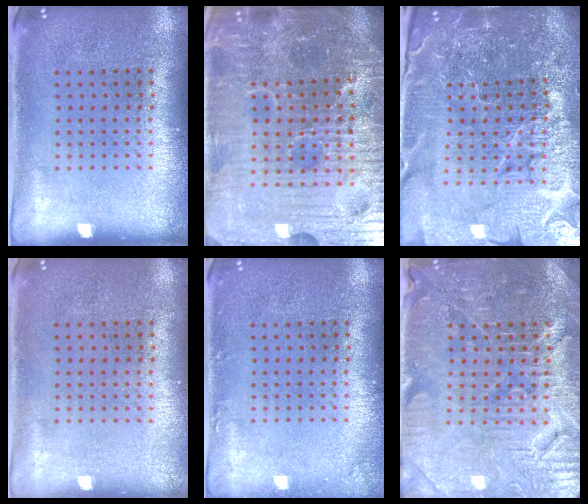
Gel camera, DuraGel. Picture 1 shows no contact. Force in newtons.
{"total": 6.6, "press": 6.1, "slide": 2.7}
{"total": 6.3, "press": 5.6, "slide": 3.0}
{"total": 0.0}
{"total": 1.0, "press": 1.0, "slide": 0.2}
{"total": 4.4, "press": 4.2, "slide": 1.3}